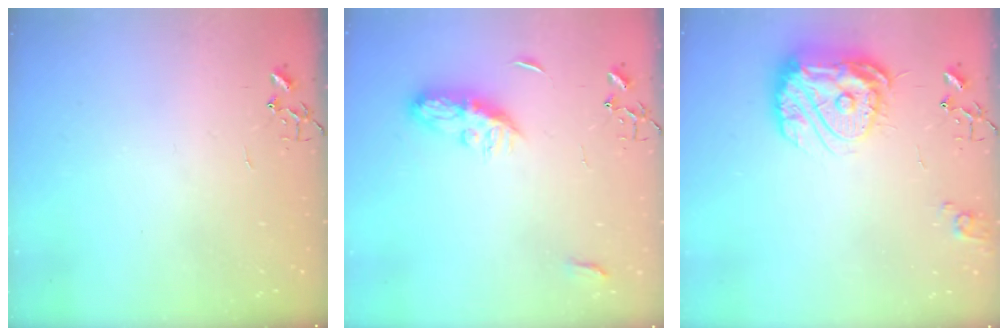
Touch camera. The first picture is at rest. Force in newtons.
{"total": 8.2, "press": 8.1, "slide": 0.6}
{"total": 17.3, "press": 17.2, "slide": 1.9}